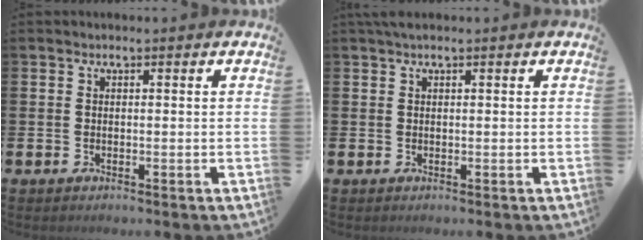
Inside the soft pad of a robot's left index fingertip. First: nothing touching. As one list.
[{"total": 1.0, "force": [0.8, 0.2, 0.6], "torque": [-0.013, 0.003, 0.013]}]